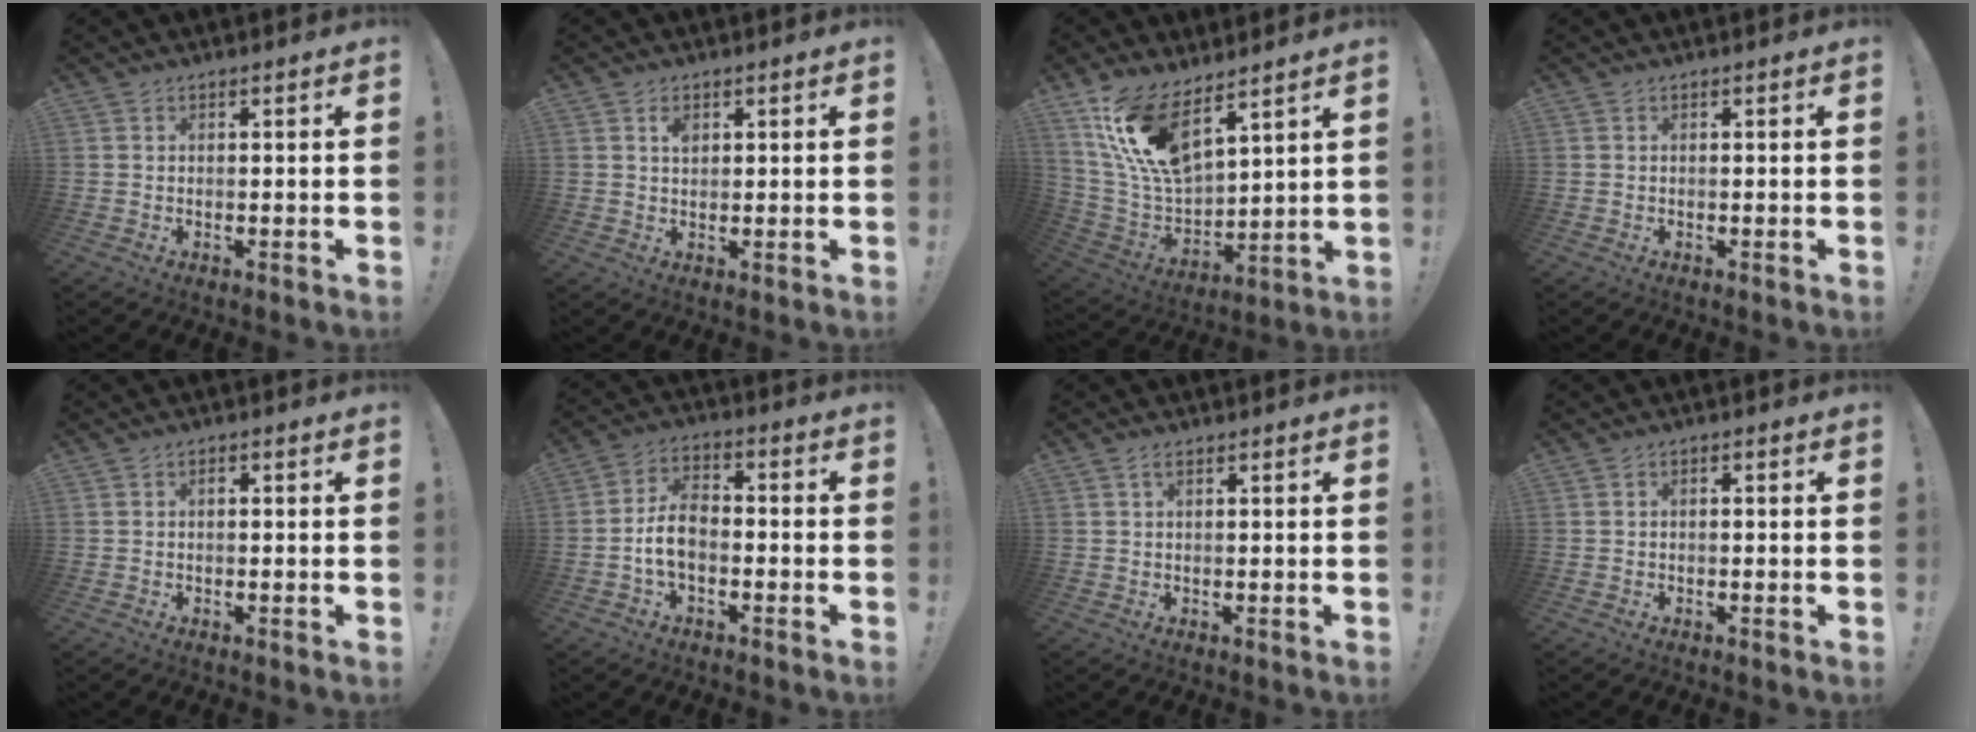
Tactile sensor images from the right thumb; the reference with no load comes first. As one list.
[{"total": 2.4, "force": [1.1, 1.6, 1.4], "torque": [-0.009, -0.007, 0.014]}, {"total": 16.4, "force": [11.0, 6.6, 10.2], "torque": [-0.202, -0.075, 0.203]}, {"total": 0.0}, {"total": 0.9, "force": [-0.6, 0.5, 0.5], "torque": [-0.013, 0.006, -0.011]}, {"total": 8.5, "force": [-2.3, 5.3, 6.2], "torque": [-0.122, 0.008, -0.041]}, {"total": 1.5, "force": [0.7, 0.6, 1.2], "torque": [-0.018, -0.001, 0.010]}, {"total": 1.1, "force": [-1.0, 0.3, 0.4], "torque": [-0.008, 0.004, -0.019]}]